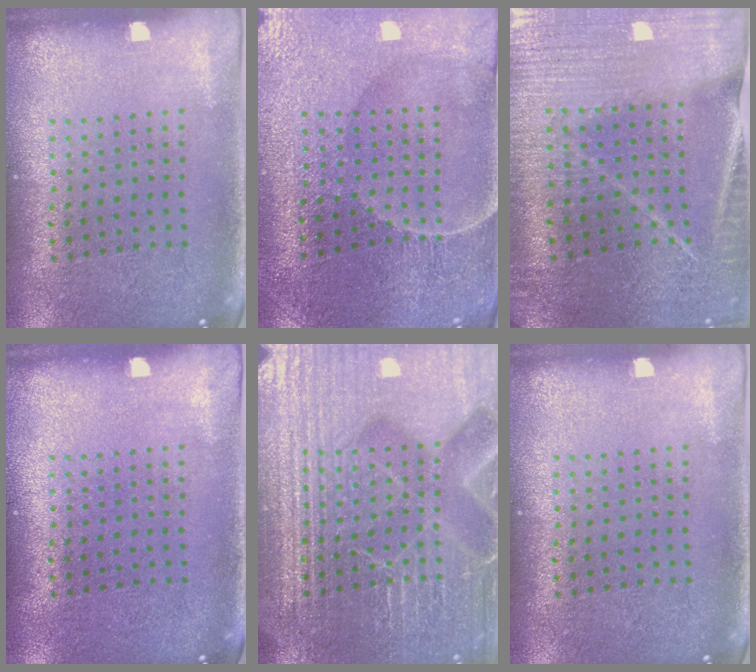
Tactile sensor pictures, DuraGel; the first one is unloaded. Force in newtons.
{"total": 1.5, "press": 1.5, "slide": 0.1}
{"total": 2.3, "press": 2.3, "slide": 0.1}
{"total": 0.0}
{"total": 7.6, "press": 7.5, "slide": 1.0}
{"total": 0.0}